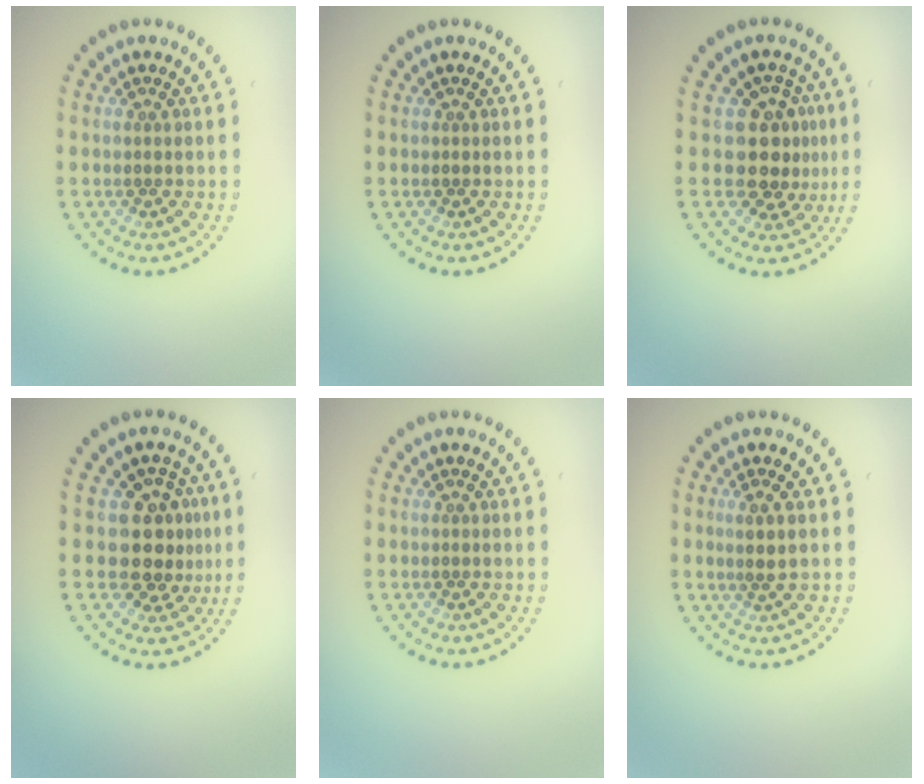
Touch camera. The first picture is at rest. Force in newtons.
{"total": 0.0}
{"total": 3.9, "press": 3.3, "slide": 2.1}
{"total": 3.9, "press": 3.4, "slide": 1.9}
{"total": 0.0}
{"total": 1.5, "press": 1.2, "slide": 1.0}